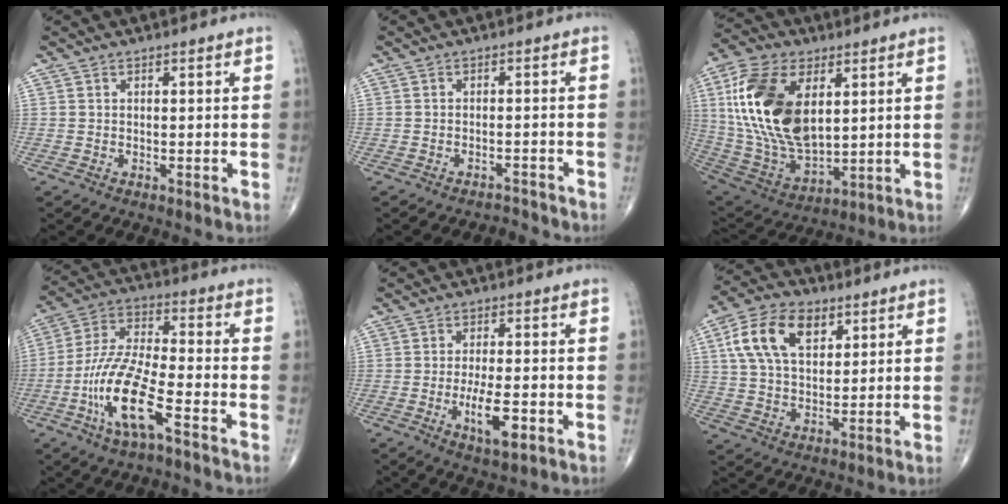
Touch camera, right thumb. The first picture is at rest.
{"total": 2.7, "force": [-2.6, 0.6, -0.3], "torque": [-0.003, 0.016, -0.037]}
{"total": 22.9, "force": [5.6, 12.8, 18.1], "torque": [-0.356, -0.024, 0.108]}
{"total": 14.6, "force": [-6.3, 4.1, 12.5], "torque": [-0.261, 0.035, -0.123]}
{"total": 6.9, "force": [-2.2, 2.1, 6.1], "torque": [-0.106, -0.003, -0.036]}
{"total": 13.7, "force": [5.4, 8.3, 9.5], "torque": [-0.163, -0.004, 0.099]}